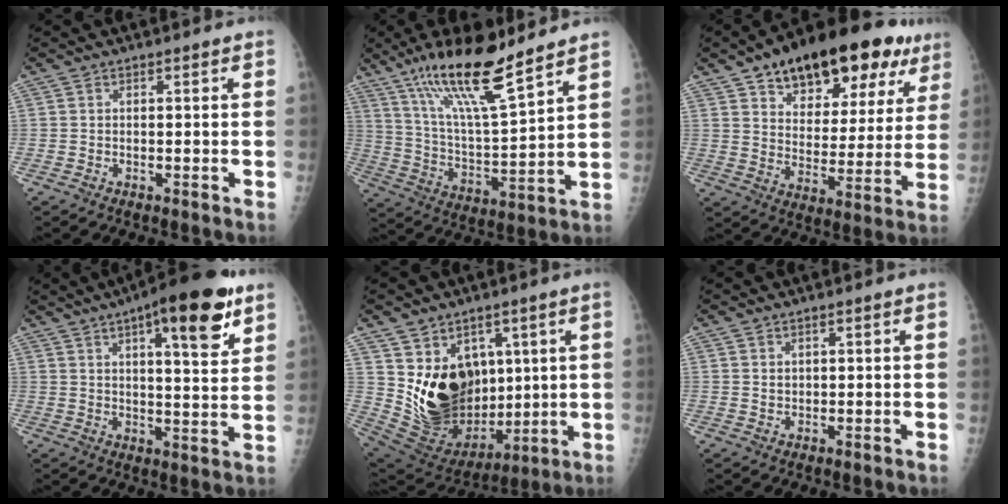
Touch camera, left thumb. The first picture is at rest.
{"total": 17.5, "force": [12.3, 2.9, 12.1], "torque": [-0.205, -0.062, 0.230]}
{"total": 25.3, "force": [14.9, 12.4, 16.2], "torque": [-0.199, -0.015, 0.220]}
{"total": 16.5, "force": [9.0, 4.6, 13.0], "torque": [-0.164, -0.033, 0.126]}
{"total": 18.1, "force": [3.9, 13.5, 11.5], "torque": [-0.161, -0.035, 0.110]}
{"total": 1.1, "force": [0.6, 0.8, 0.4], "torque": [0.001, -0.004, 0.012]}